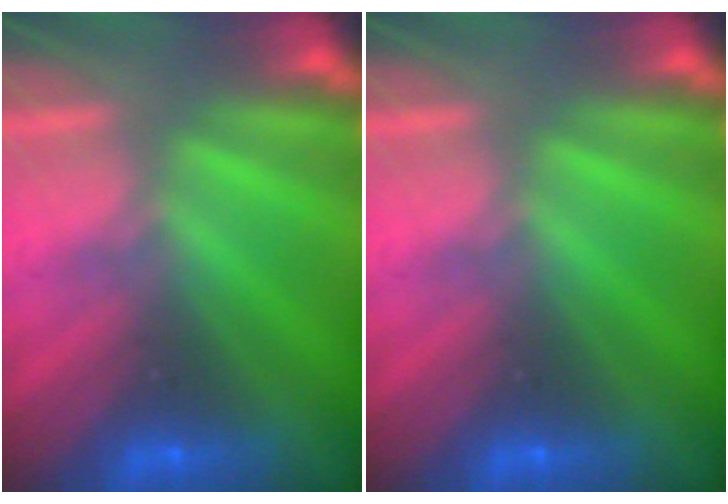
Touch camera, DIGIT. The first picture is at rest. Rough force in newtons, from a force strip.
{"total": 0.0}